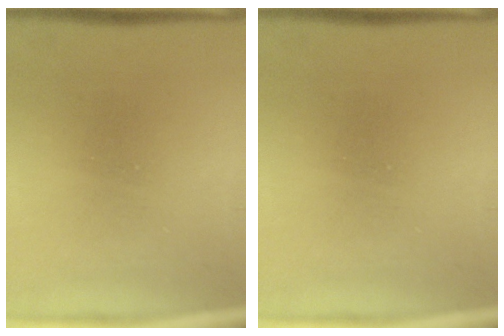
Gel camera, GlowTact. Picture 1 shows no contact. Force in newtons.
{"total": 0.0}